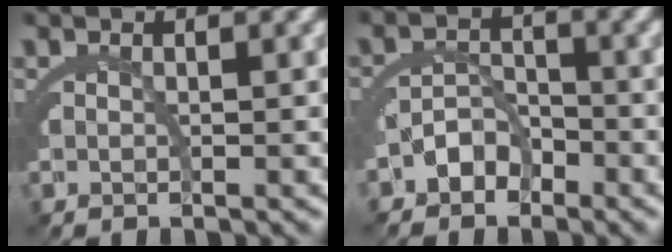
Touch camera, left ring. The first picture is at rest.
{"total": 2.9, "force": [-2.1, 1.6, 1.3], "torque": [-0.014, -0.006, -0.039]}